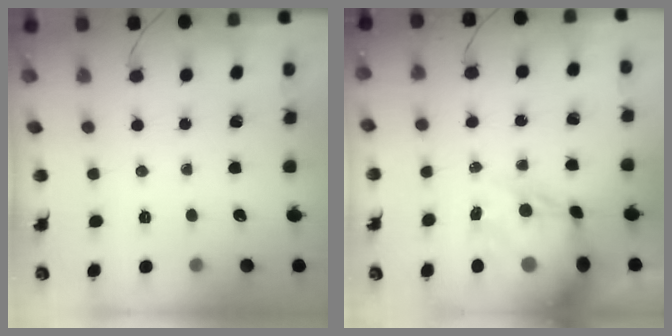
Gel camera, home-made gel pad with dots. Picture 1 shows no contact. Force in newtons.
{"total": 15.1, "press": 14.7, "slide": 3.6}